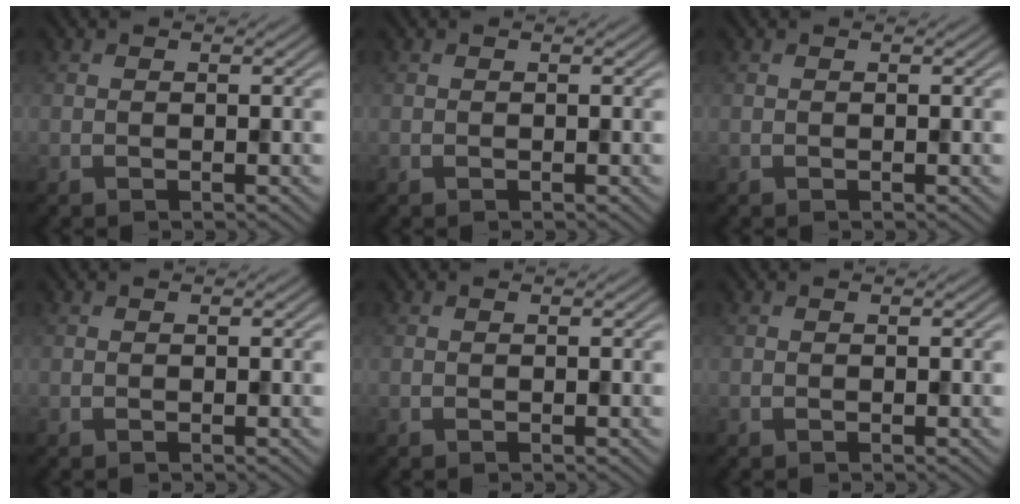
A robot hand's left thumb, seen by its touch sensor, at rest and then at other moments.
{"total": 0.0}
{"total": 0.0}
{"total": 0.0}
{"total": 0.0}
{"total": 0.0}